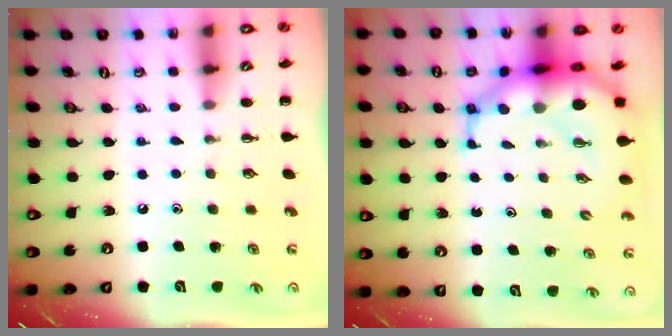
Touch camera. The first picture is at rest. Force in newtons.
{"total": 10.9, "press": 10.5, "slide": 3.0}